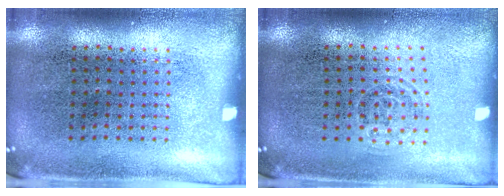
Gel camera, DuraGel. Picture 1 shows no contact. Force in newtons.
{"total": 0.7, "press": 0.4, "slide": 0.6}